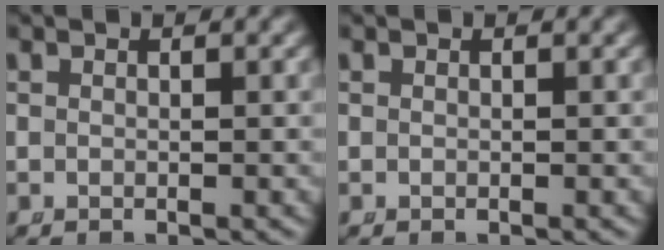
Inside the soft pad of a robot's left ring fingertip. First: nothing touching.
{"total": 0.0}